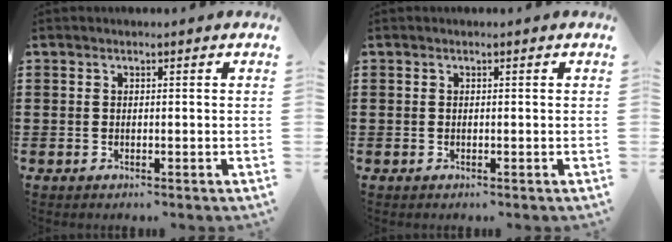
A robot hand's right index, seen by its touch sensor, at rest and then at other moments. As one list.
[{"total": 0.0}]